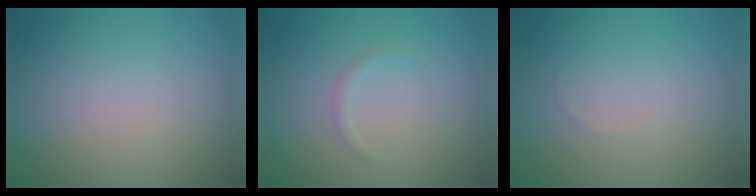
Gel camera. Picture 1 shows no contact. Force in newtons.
{"total": 0.6, "press": 0.6, "slide": 0.1}
{"total": 0.0}